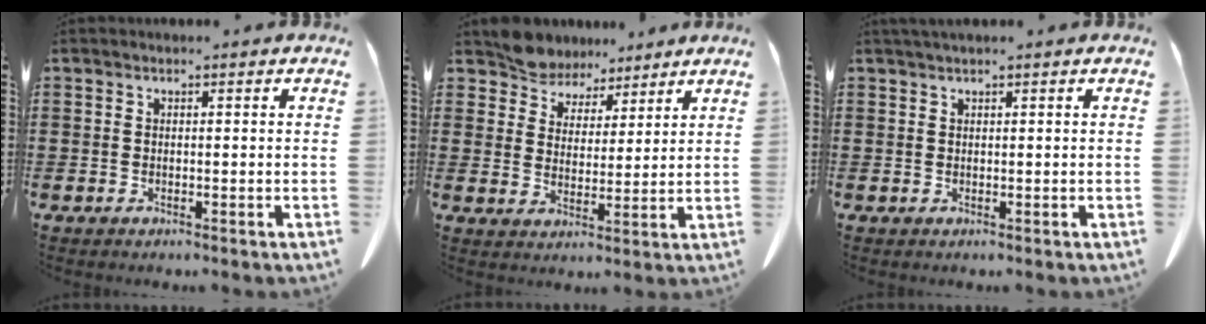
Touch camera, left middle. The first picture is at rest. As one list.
[{"total": 6.1, "force": [5.6, 2.3, 0.0], "torque": [-0.032, -0.024, 0.107]}, {"total": 0.8, "force": [0.7, 0.0, 0.5], "torque": [-0.012, -0.002, 0.014]}]